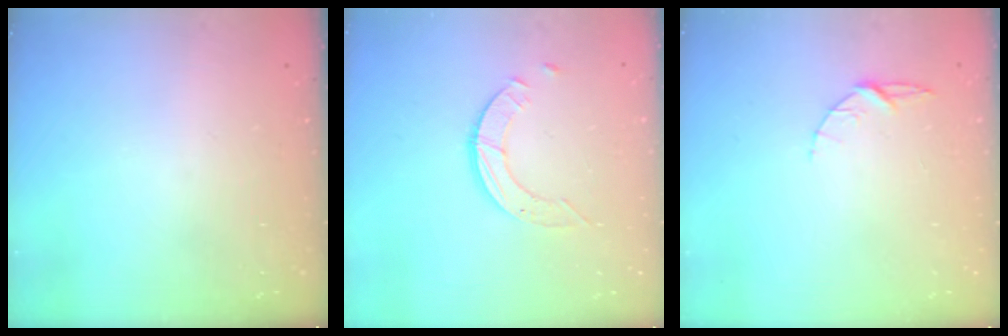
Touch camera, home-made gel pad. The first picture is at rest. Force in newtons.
{"total": 4.0, "press": 4.0, "slide": 0.2}
{"total": 5.1, "press": 5.1, "slide": 0.4}